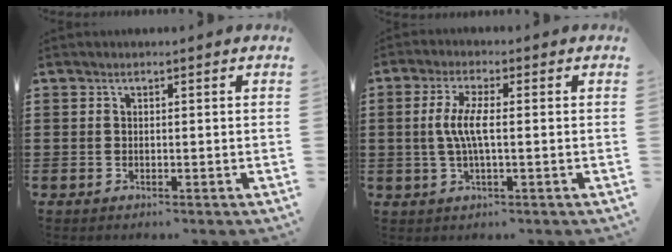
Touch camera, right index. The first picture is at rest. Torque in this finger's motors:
{"motor_torque": [1.48, 0.37, 0.51, 0.21]}